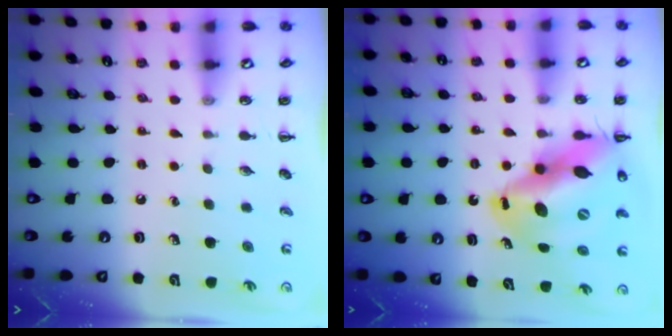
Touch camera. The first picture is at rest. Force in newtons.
{"total": 19.4, "press": 18.5, "slide": 5.6}